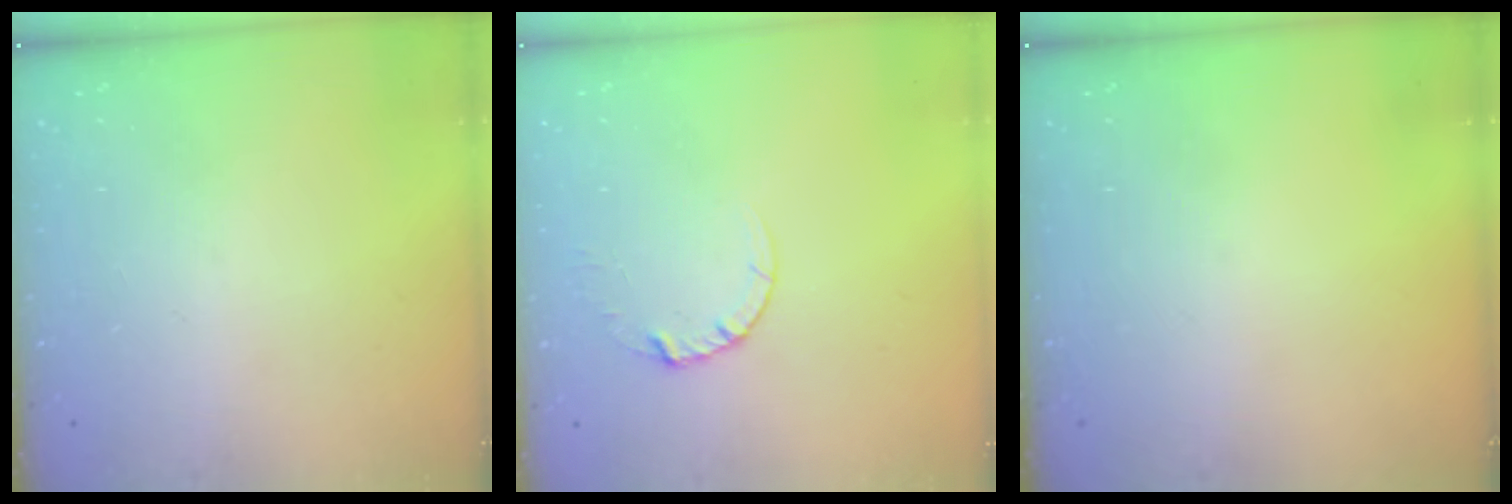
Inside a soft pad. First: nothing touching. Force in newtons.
{"total": 2.7, "press": 2.7, "slide": 0.2}
{"total": 0.0}